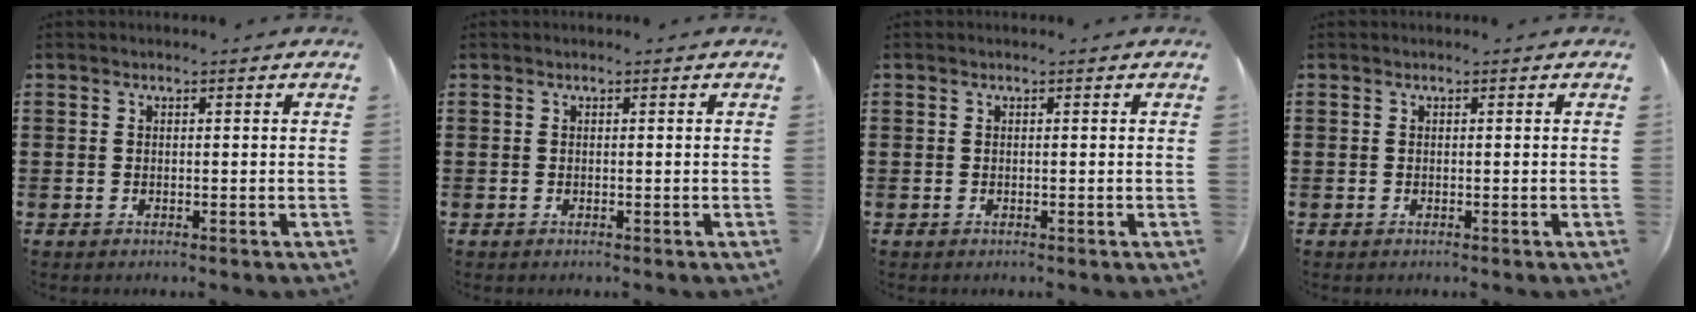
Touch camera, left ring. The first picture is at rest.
{"total": 0.0}
{"total": 0.0}
{"total": 0.0}